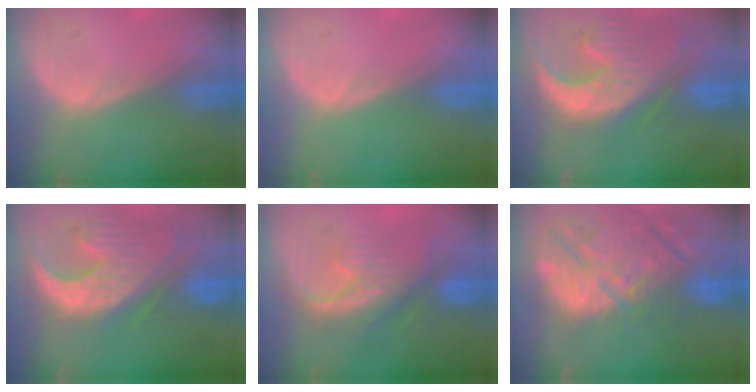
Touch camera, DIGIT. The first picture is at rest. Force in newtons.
{"total": 0.0}
{"total": 13.2, "press": 11.4, "slide": 6.8}
{"total": 12.3, "press": 11.1, "slide": 5.3}
{"total": 8.0, "press": 8.0, "slide": 1.0}
{"total": 14.8, "press": 12.9, "slide": 7.3}